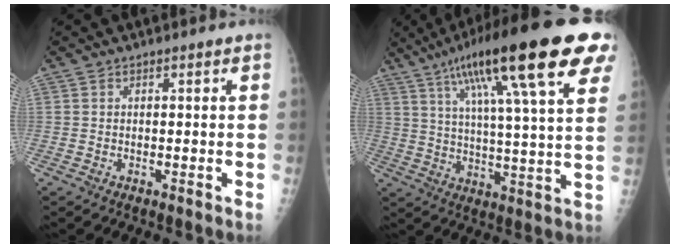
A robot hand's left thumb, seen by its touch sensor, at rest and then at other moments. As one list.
[{"total": 24.7, "force": [12.5, 4.3, 20.8], "torque": [-0.325, 0.005, 0.186]}]